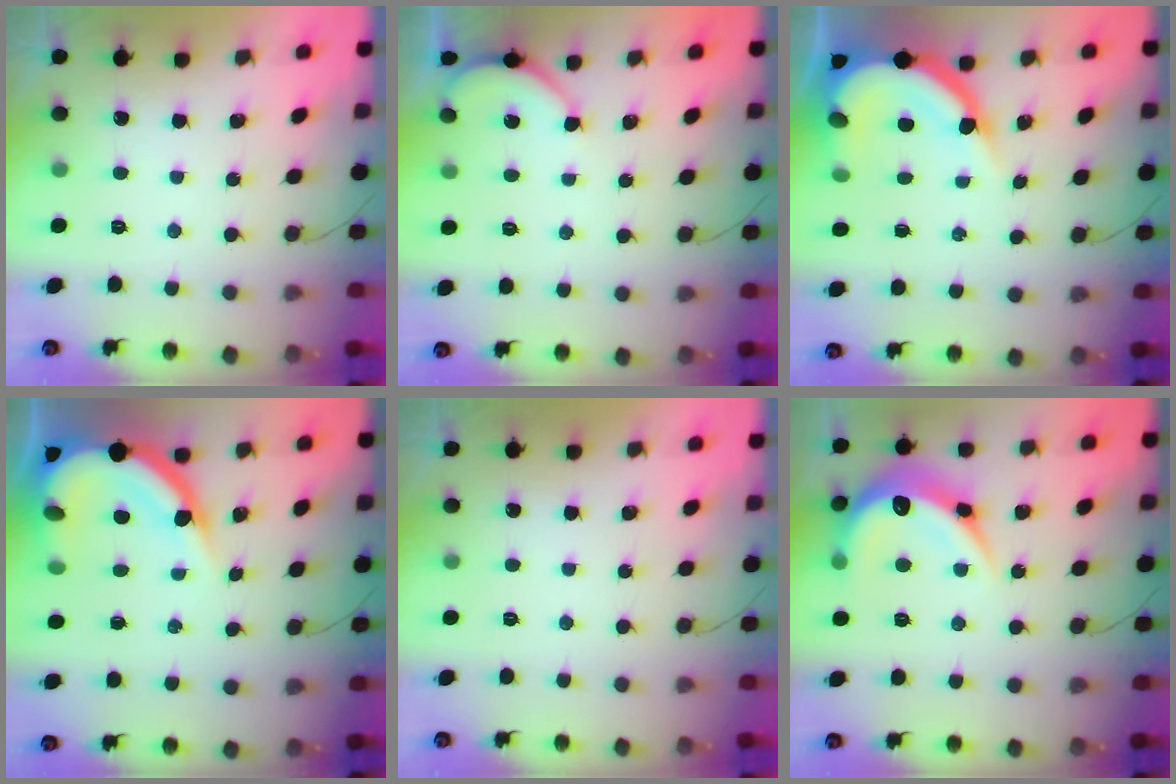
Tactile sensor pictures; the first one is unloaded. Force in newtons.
{"total": 4.2, "press": 4.2, "slide": 0.5}
{"total": 14.3, "press": 14.3, "slide": 1.3}
{"total": 16.2, "press": 16.2, "slide": 1.6}
{"total": 0.0}
{"total": 16.7, "press": 16.7, "slide": 0.3}